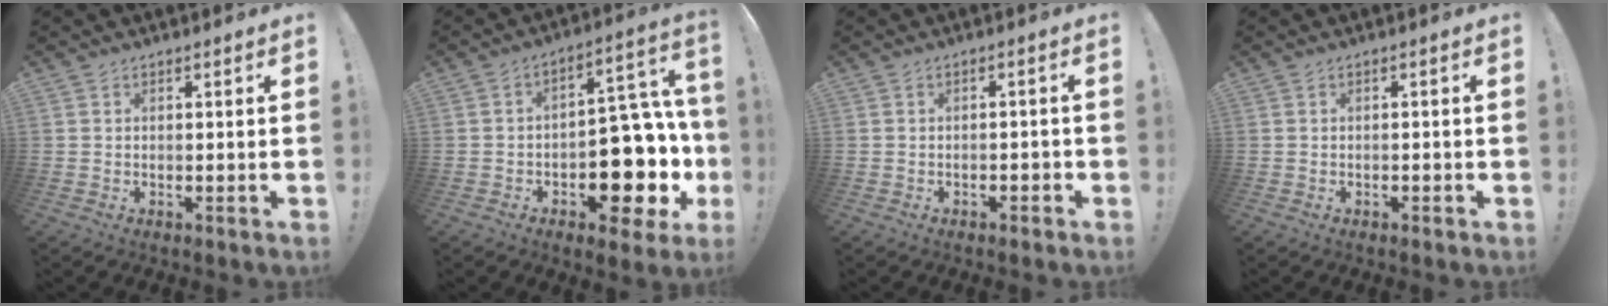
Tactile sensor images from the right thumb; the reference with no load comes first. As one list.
[{"total": 17.8, "force": [-6.0, 10.9, 12.8], "torque": [-0.115, 0.038, -0.081]}, {"total": 1.8, "force": [-1.3, 0.8, 1.0], "torque": [-0.017, 0.006, -0.023]}, {"total": 0.9, "force": [-0.8, 0.1, 0.4], "torque": [-0.010, 0.002, -0.014]}]